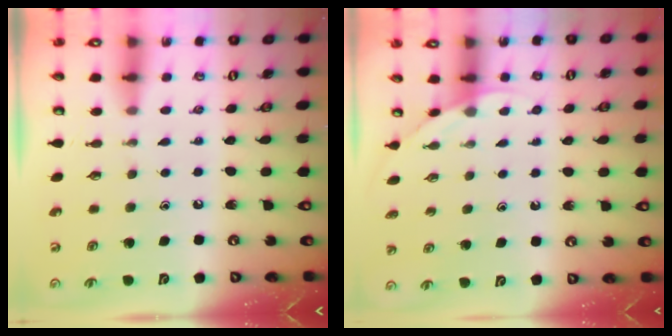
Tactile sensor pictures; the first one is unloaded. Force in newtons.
{"total": 3.1, "press": 3.1, "slide": 0.2}